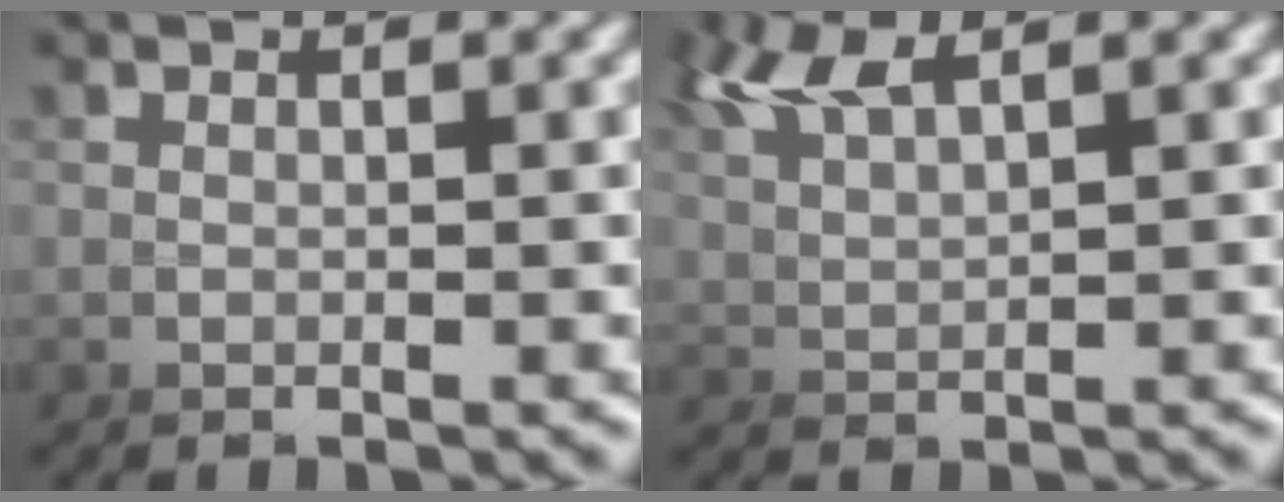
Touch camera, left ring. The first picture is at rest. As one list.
[{"total": 2.9, "force": [2.8, -0.2, 0.6], "torque": [-0.048, 0.011, 0.044]}]